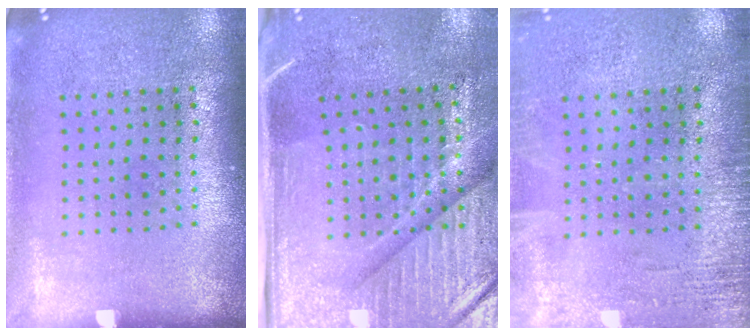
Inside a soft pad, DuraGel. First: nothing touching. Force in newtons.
{"total": 4.7, "press": 4.0, "slide": 2.5}
{"total": 2.2, "press": 2.2, "slide": 0.3}